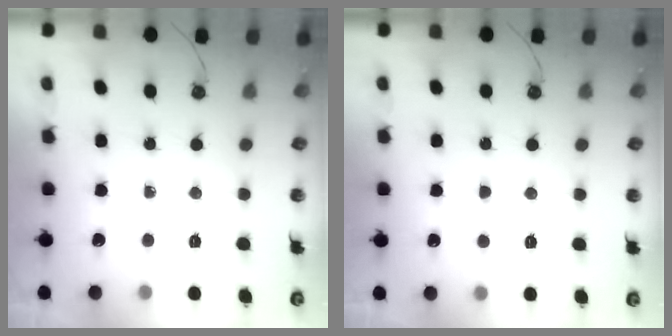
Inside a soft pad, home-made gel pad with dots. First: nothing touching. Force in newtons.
{"total": 1.7, "press": 1.7, "slide": 0.3}